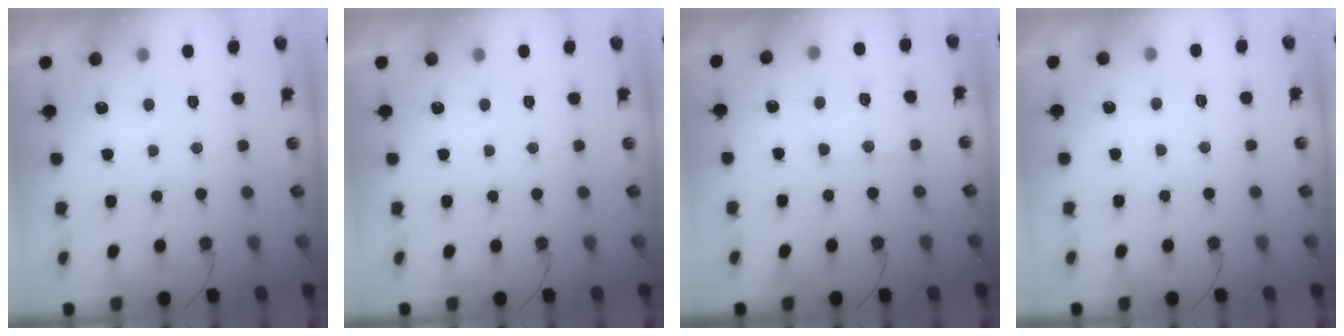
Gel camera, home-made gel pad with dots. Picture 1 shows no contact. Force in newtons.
{"total": 0.0}
{"total": 8.9, "press": 8.8, "slide": 0.7}
{"total": 2.5, "press": 2.5, "slide": 0.3}